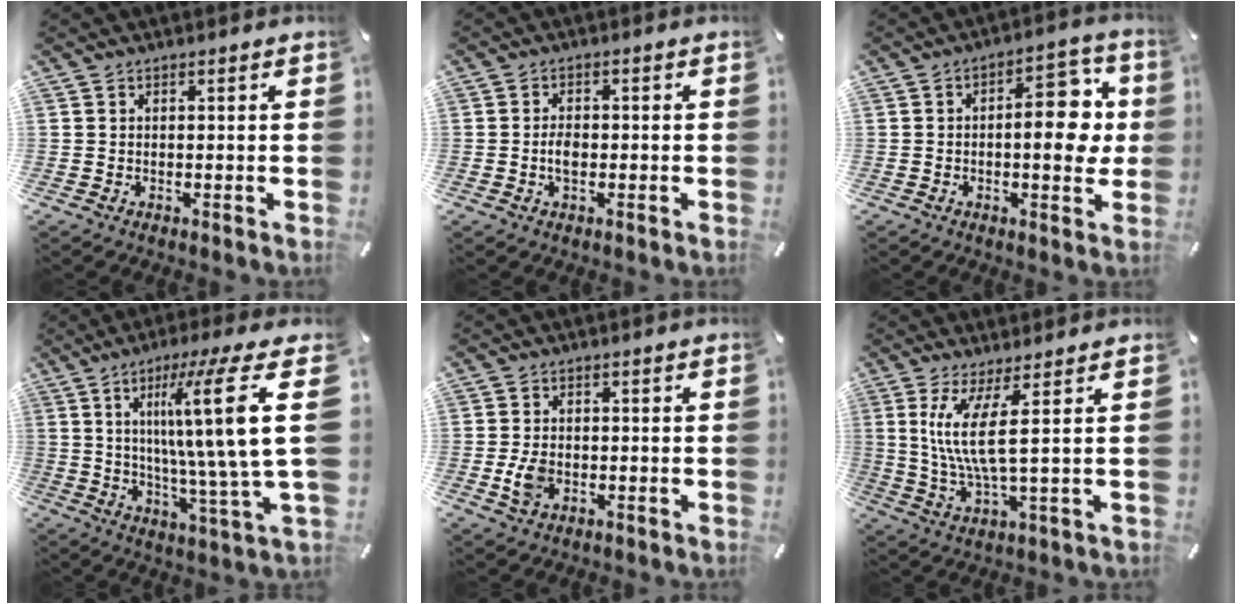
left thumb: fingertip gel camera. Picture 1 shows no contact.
{"total": 3.1, "force": [-0.6, 1.7, 2.5], "torque": [-0.055, -0.001, -0.011]}
{"total": 13.3, "force": [0.7, 6.7, 11.4], "torque": [-0.130, -0.007, 0.005]}
{"total": 25.4, "force": [6.9, 3.3, 24.2], "torque": [-0.366, -0.053, 0.100]}
{"total": 4.6, "force": [-1.0, 3.2, 3.2], "torque": [-0.081, -0.004, -0.023]}
{"total": 10.2, "force": [2.6, 1.4, 9.7], "torque": [-0.214, -0.017, 0.043]}